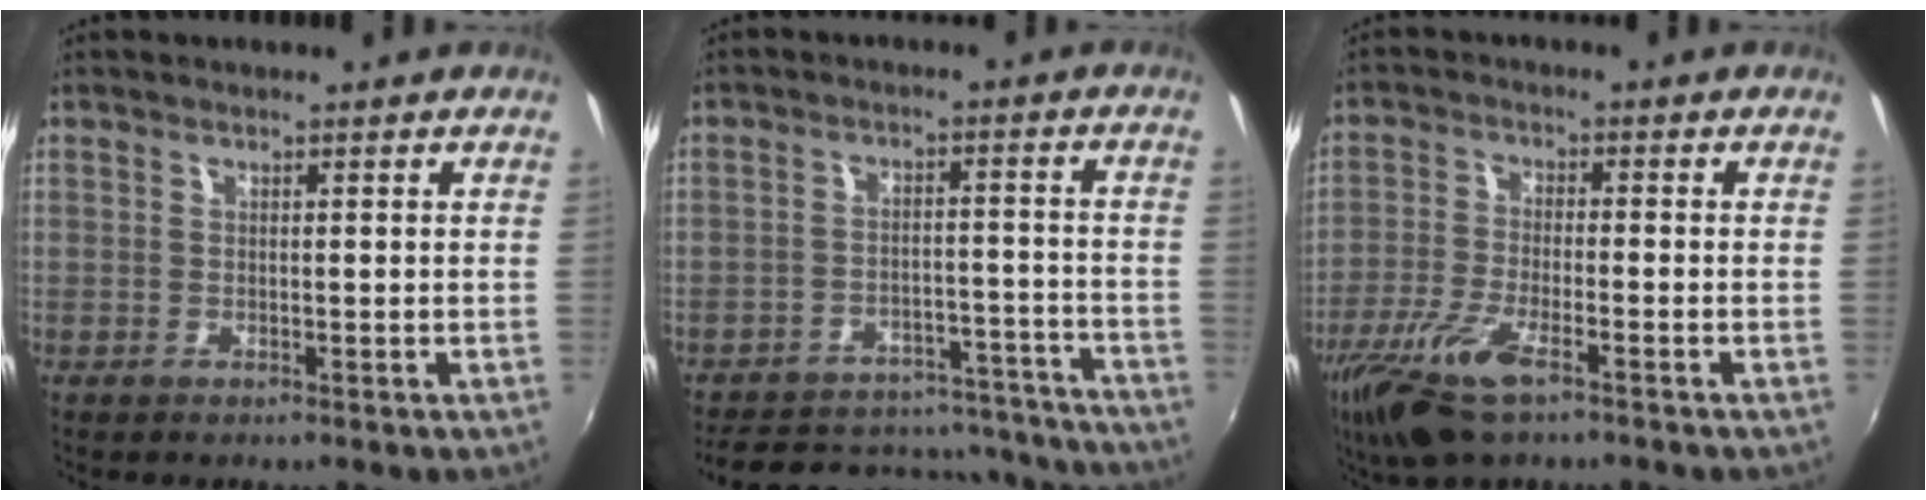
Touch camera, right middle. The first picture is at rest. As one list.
[{"total": 19.5, "force": [-16.8, 8.3, 5.7], "torque": [-0.119, 0.052, -0.192]}, {"total": 10.3, "force": [-6.5, 3.0, 7.4], "torque": [-0.168, -0.025, -0.132]}]